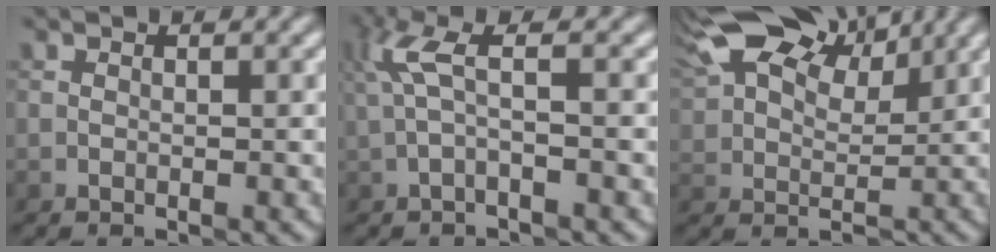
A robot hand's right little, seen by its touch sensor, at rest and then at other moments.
{"total": 2.6, "force": [0.4, 0.4, 2.5], "torque": [-0.058, 0.015, 0.003]}
{"total": 11.6, "force": [7.5, 5.5, 6.8], "torque": [-0.119, 0.039, 0.116]}